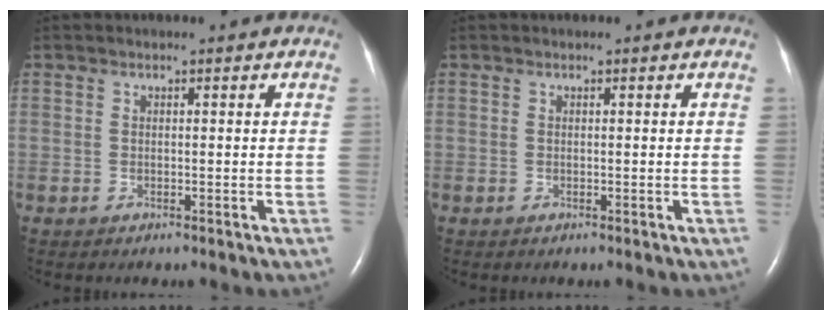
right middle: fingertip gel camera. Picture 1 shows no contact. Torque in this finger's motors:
{"motor_torque": [-0.03, -0.03, 0.00, 0.00]}